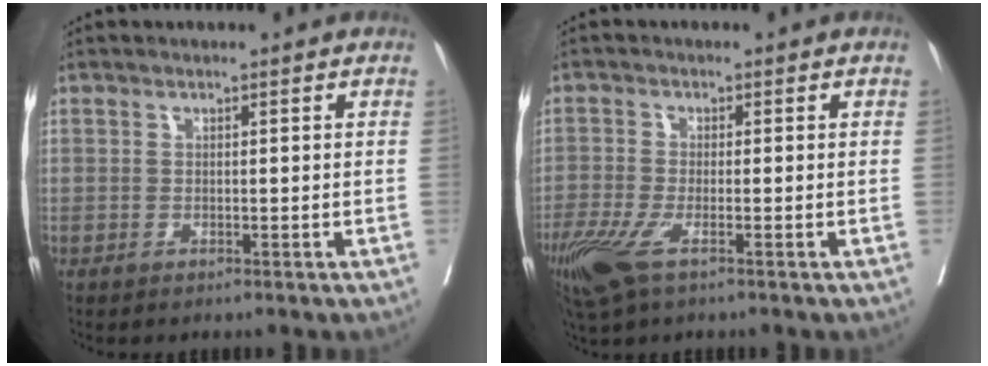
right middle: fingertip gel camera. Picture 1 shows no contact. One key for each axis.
{"total": 6.3, "fx": -3.6, "fy": 1.5, "fz": 4.9, "tx": -0.104, "ty": -0.018, "tz": -0.071}